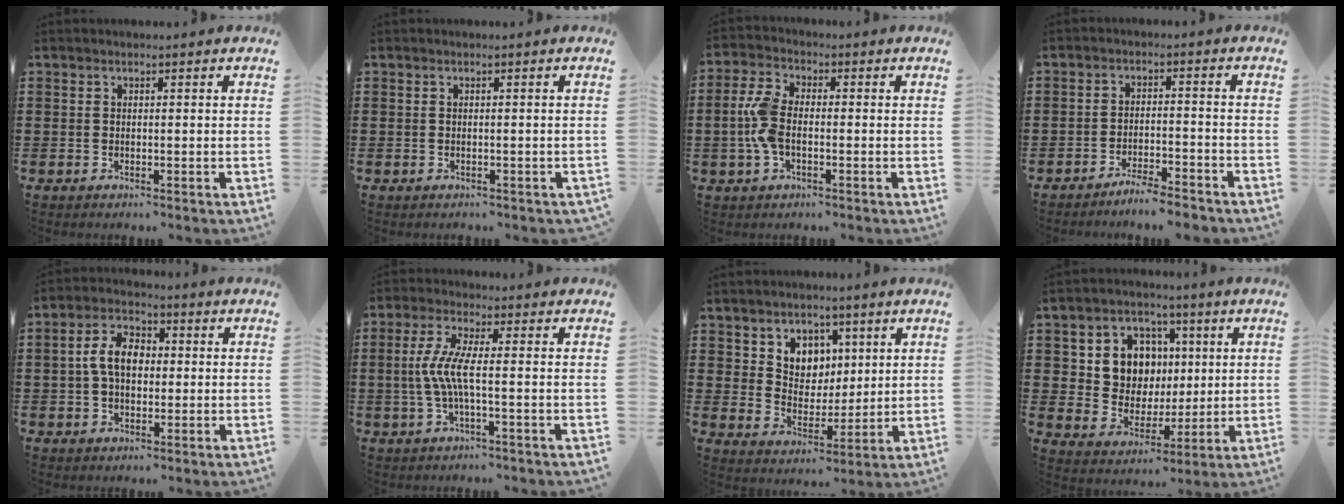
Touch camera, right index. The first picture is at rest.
{"total": 0.0}
{"total": 6.6, "force": [-0.8, 3.6, 5.5], "torque": [-0.141, -0.004, -0.023]}
{"total": 3.9, "force": [-3.8, -0.1, 0.8], "torque": [-0.016, 0.002, -0.077]}
{"total": 6.3, "force": [0.2, 3.9, 5.0], "torque": [-0.115, 0.011, -0.003]}
{"total": 5.8, "force": [-0.8, 0.6, 5.7], "torque": [-0.139, -0.015, -0.029]}
{"total": 5.6, "force": [3.0, 4.8, 0.6], "torque": [-0.035, -0.004, 0.052]}
{"total": 8.7, "force": [2.4, 7.6, 3.6], "torque": [-0.092, 0.009, 0.045]}